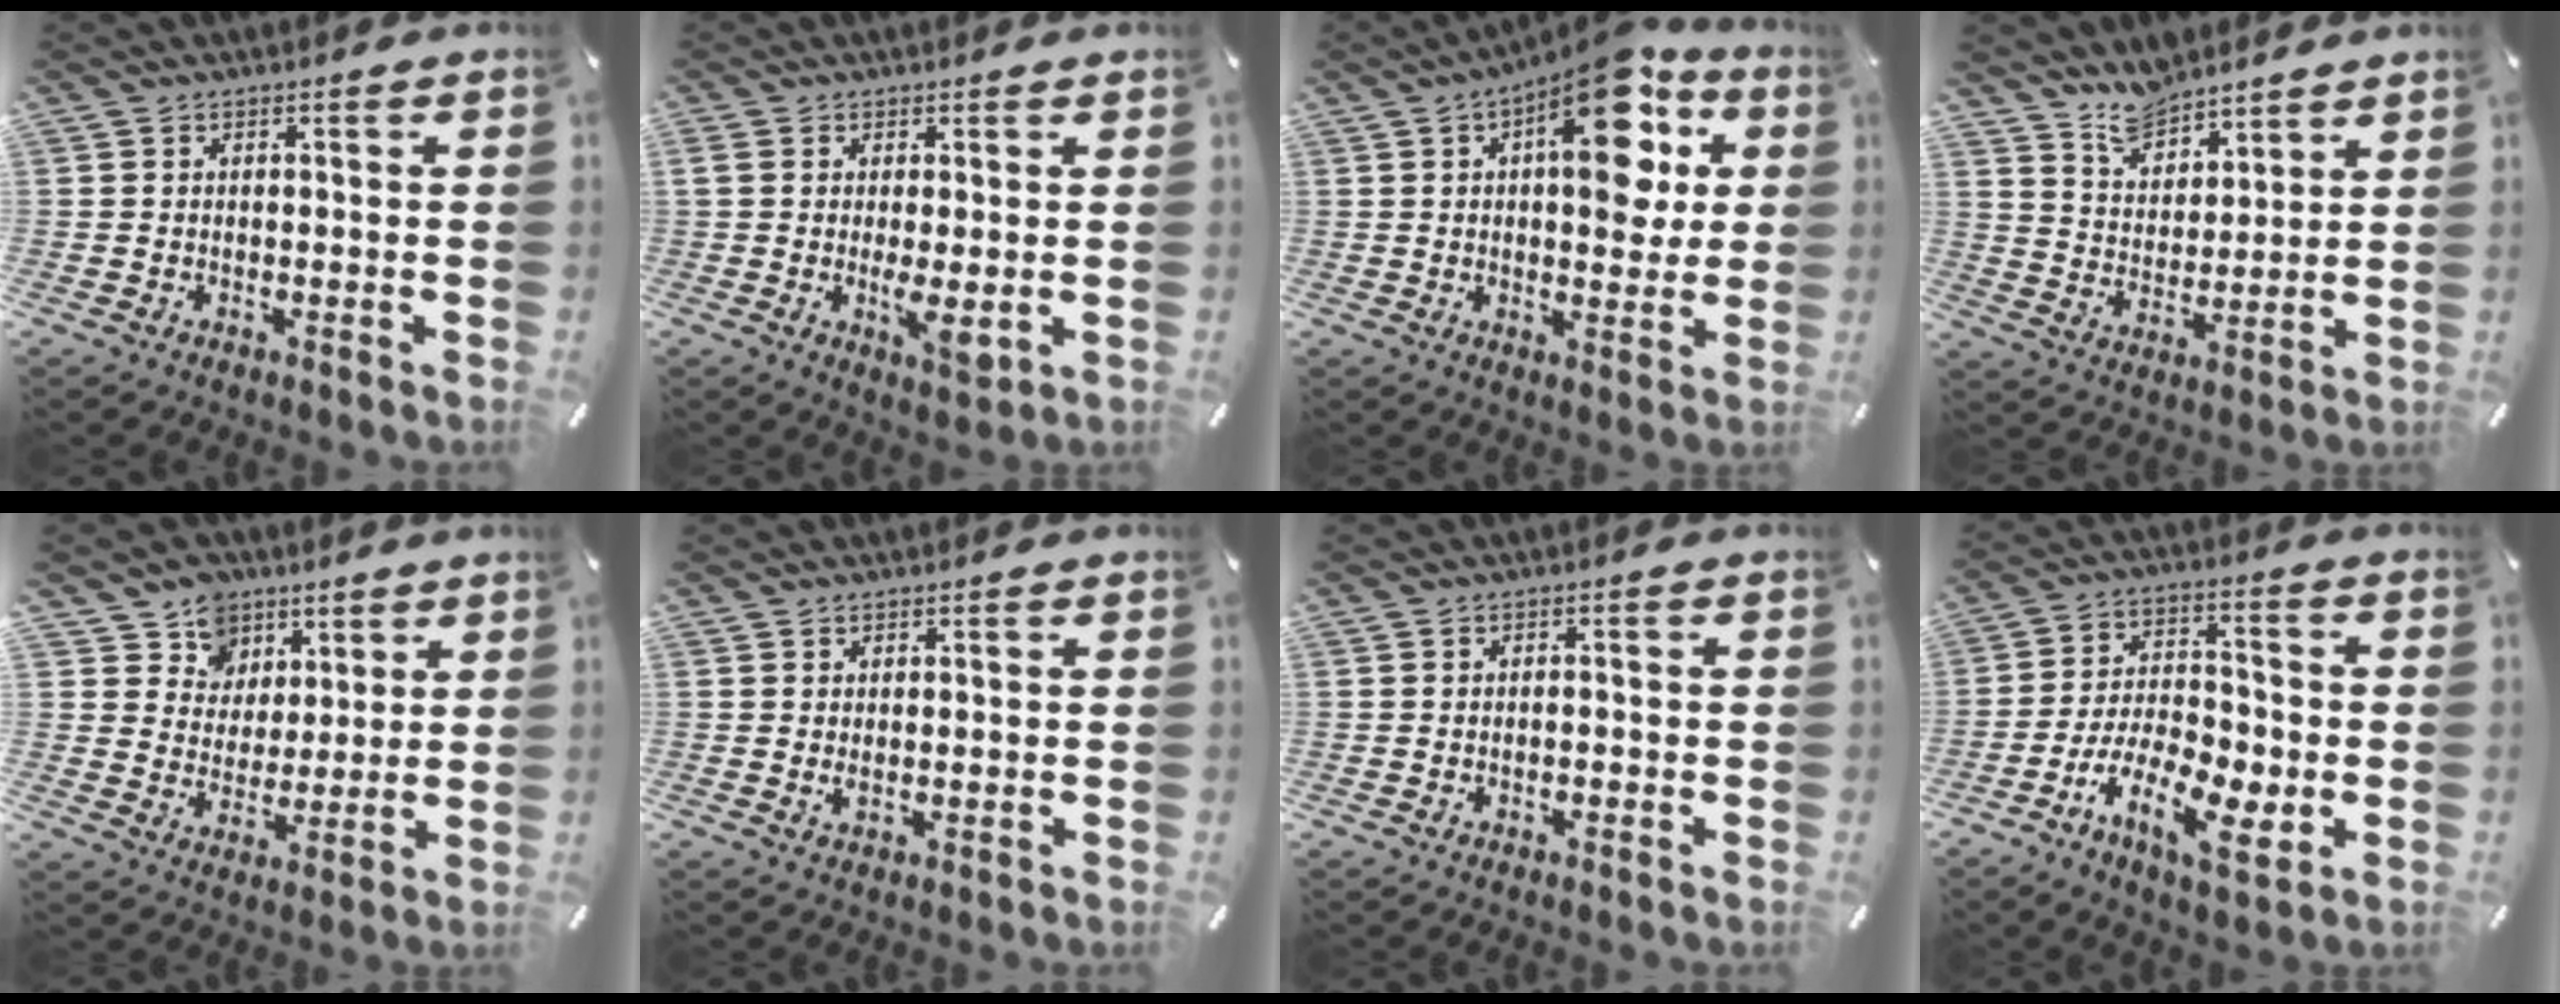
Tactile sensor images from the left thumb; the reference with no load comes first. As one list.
[{"total": 6.3, "force": [-0.6, 1.7, 6.0], "torque": [-0.104, -0.019, -0.004]}, {"total": 17.4, "force": [7.3, 7.7, 13.8], "torque": [-0.182, -0.034, 0.116]}, {"total": 8.0, "force": [7.1, 3.6, 0.5], "torque": [-0.026, -0.048, 0.137]}, {"total": 9.1, "force": [5.1, 7.5, 0.0], "torque": [-0.015, -0.045, 0.100]}, {"total": 1.2, "force": [0.2, 0.2, 1.2], "torque": [-0.021, -0.003, 0.004]}, {"total": 1.1, "force": [-0.7, 0.3, 0.7], "torque": [-0.014, 0.001, -0.014]}, {"total": 15.3, "force": [-6.7, 7.6, 11.5], "torque": [-0.223, 0.026, -0.114]}]